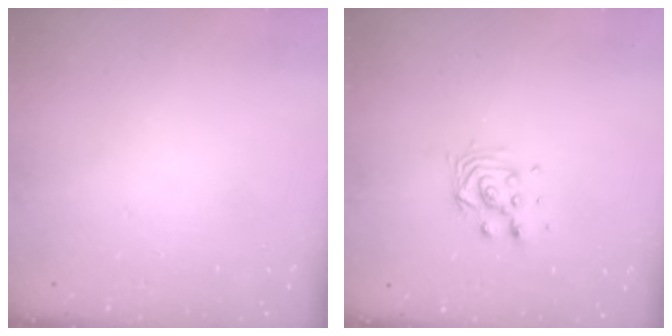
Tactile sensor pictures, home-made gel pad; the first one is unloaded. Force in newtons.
{"total": 6.8, "press": 6.8, "slide": 0.5}